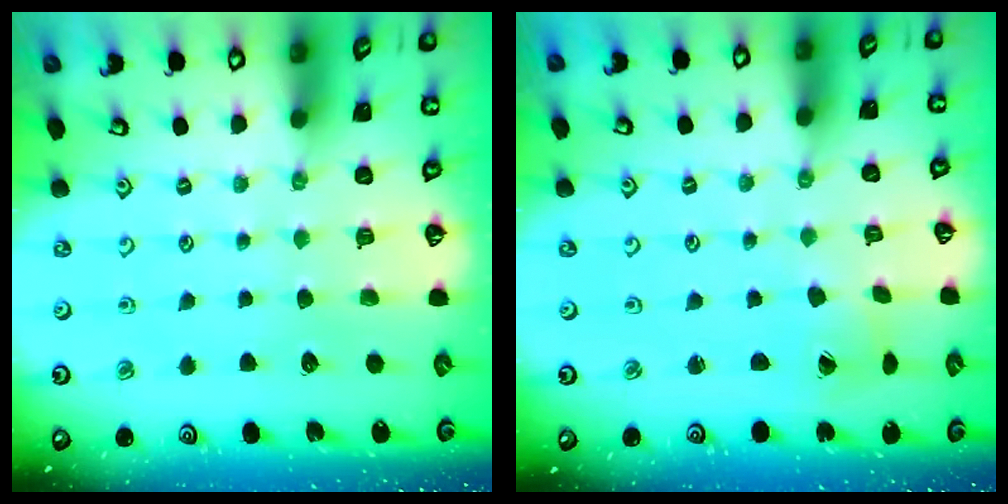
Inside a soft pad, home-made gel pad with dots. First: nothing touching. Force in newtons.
{"total": 1.7, "press": 1.7, "slide": 0.2}